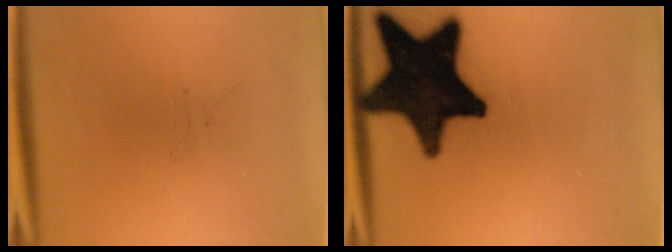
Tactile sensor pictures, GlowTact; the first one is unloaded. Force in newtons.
{"total": 19.8}